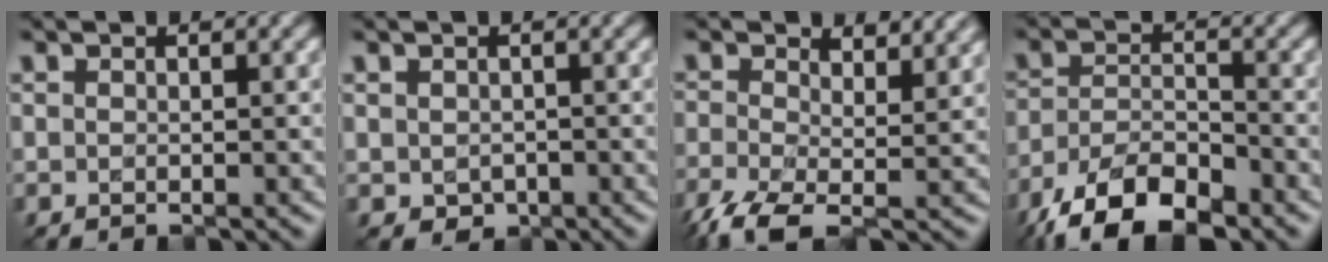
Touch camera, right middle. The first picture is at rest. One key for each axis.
{"total": 1.1, "fx": -0.1, "fy": 1.0, "fz": 0.4, "tx": -0.010, "ty": -0.004, "tz": -0.001}
{"total": 6.6, "fx": -1.1, "fy": 3.2, "fz": 5.6, "tx": -0.127, "ty": -0.009, "tz": -0.037}
{"total": 8.3, "fx": -6.1, "fy": 3.1, "fz": 4.7, "tx": -0.087, "ty": -0.004, "tz": -0.122}